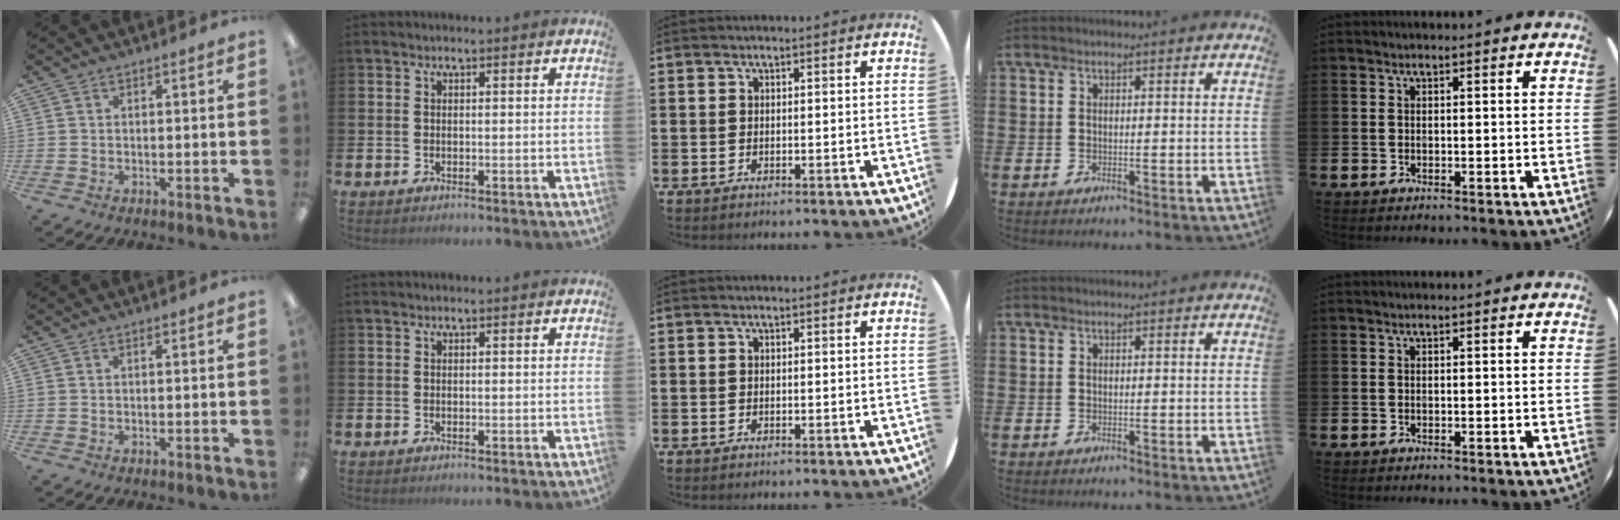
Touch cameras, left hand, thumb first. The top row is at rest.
{}